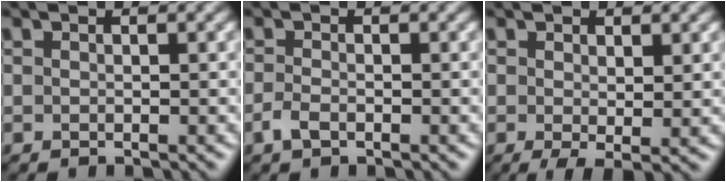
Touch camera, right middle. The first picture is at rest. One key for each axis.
{"total": 1.4, "fx": -0.8, "fy": 0.7, "fz": 1.0, "tx": -0.025, "ty": -0.002, "tz": -0.018}
{"total": 1.9, "fx": 0.1, "fy": 0.5, "fz": 1.8, "tx": -0.032, "ty": -0.008, "tz": 0.005}